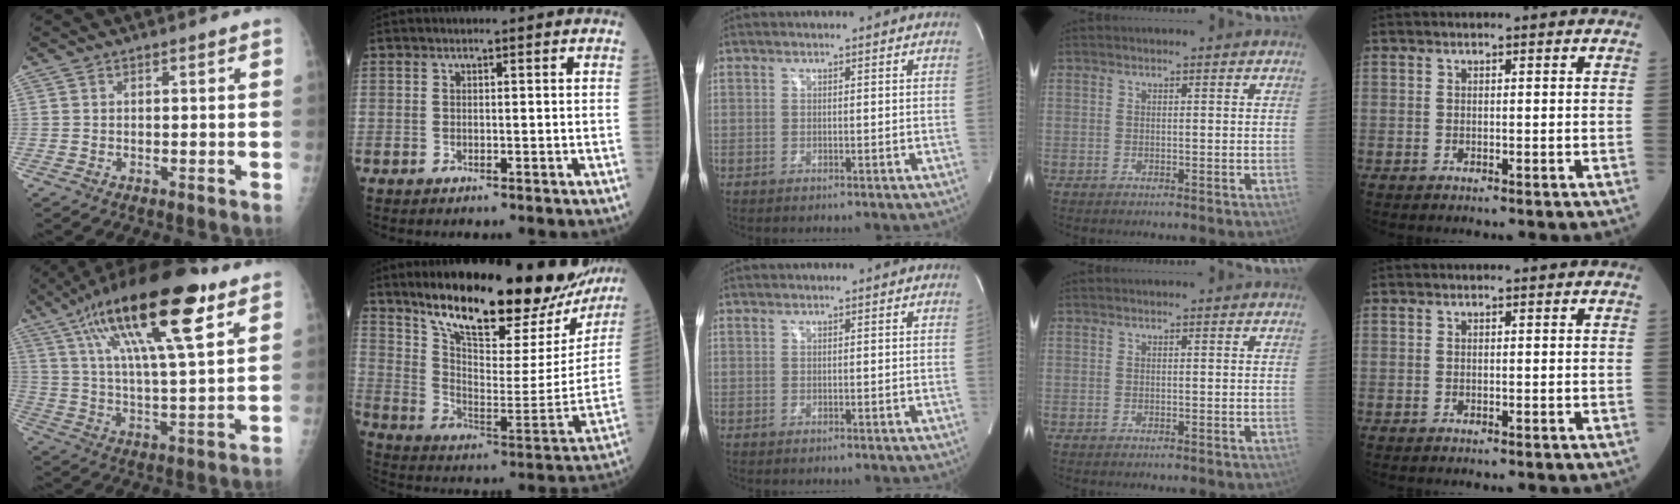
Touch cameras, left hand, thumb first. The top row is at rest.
{"thumb": {"total": 22.9, "force": [11.4, 6.4, 18.8], "torque": [-0.314, -0.017, 0.191]}, "index": {"total": 28.2, "force": [22.7, 6.8, 15.2], "torque": [-0.237, -0.041, 0.317]}}